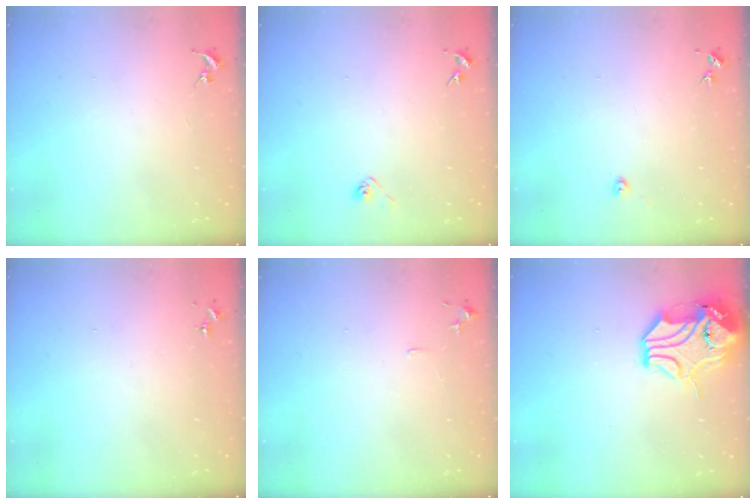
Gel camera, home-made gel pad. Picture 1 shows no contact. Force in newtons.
{"total": 2.9, "press": 2.8, "slide": 0.8}
{"total": 2.2, "press": 2.2, "slide": 0.3}
{"total": 0.0}
{"total": 5.7, "press": 5.6, "slide": 0.6}
{"total": 13.7, "press": 13.5, "slide": 1.8}